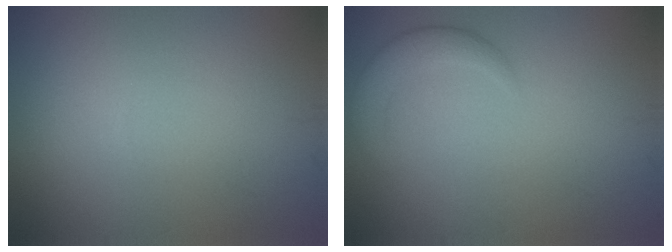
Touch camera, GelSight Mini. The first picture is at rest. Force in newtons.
{"total": 2.6, "press": 2.6, "slide": 0.3}